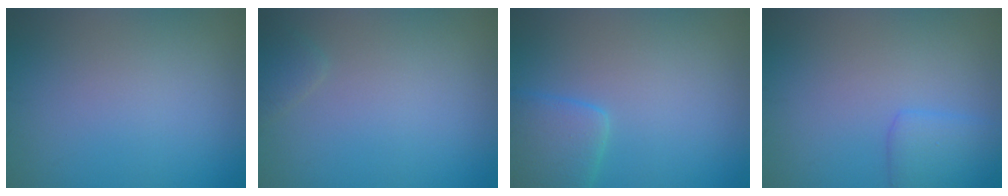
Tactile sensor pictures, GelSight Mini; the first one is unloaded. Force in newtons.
{"total": 1.0, "press": 1.0, "slide": 0.0}
{"total": 3.8, "press": 3.8, "slide": 0.2}
{"total": 2.7, "press": 2.7, "slide": 0.0}